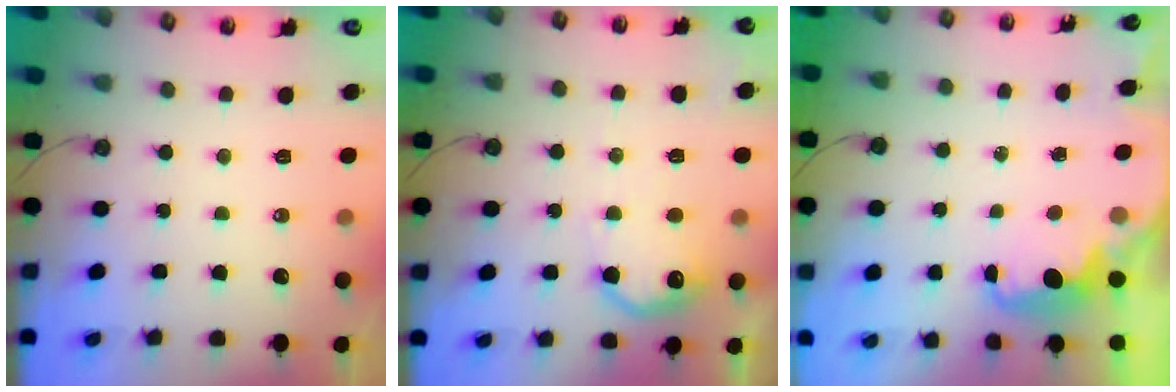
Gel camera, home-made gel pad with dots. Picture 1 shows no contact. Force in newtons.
{"total": 12.0, "press": 12.0, "slide": 0.3}
{"total": 2.7, "press": 2.6, "slide": 0.6}